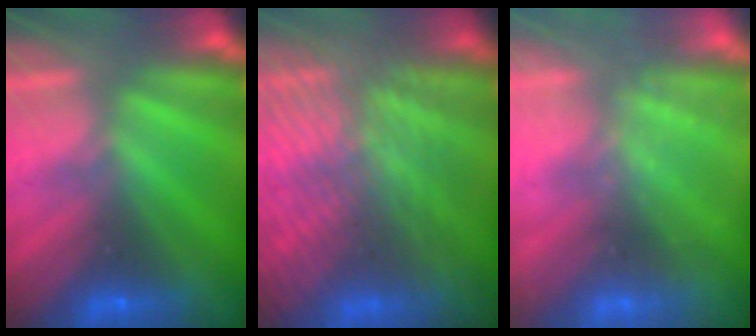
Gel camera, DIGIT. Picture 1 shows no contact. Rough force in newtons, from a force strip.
{"total": 8.2}
{"total": 2.4}